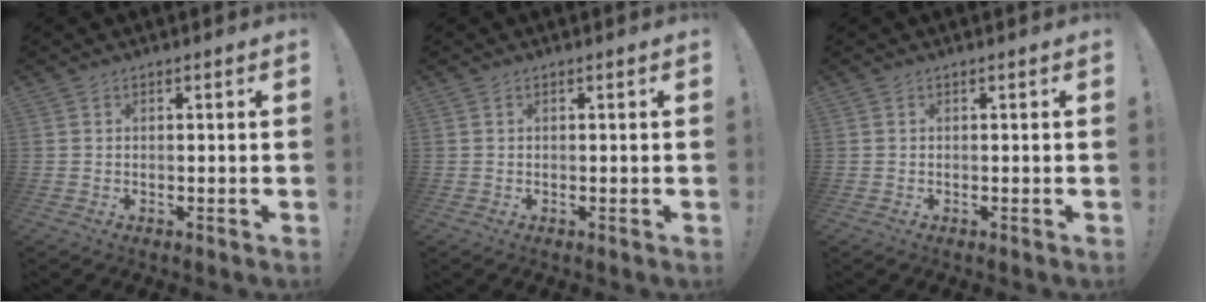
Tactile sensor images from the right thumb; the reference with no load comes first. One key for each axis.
{"total": 0.0}
{"total": 0.0}